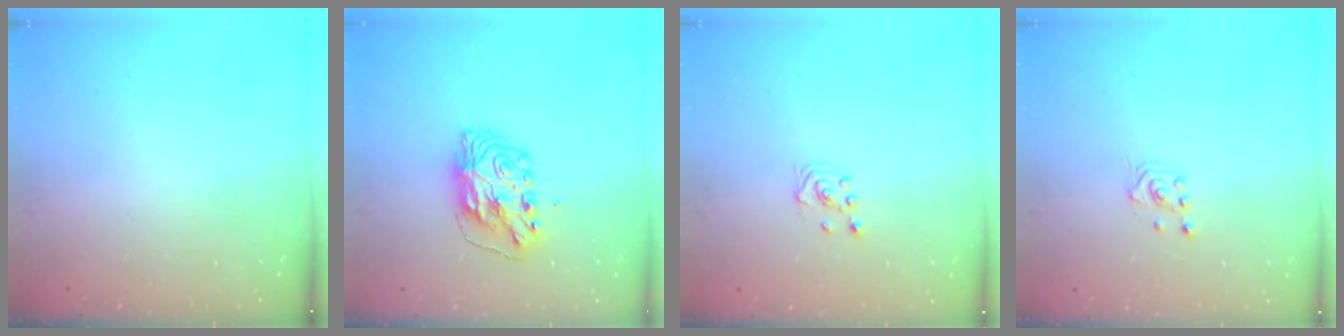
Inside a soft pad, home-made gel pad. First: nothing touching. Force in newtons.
{"total": 8.8, "press": 8.8, "slide": 0.8}
{"total": 2.3, "press": 2.2, "slide": 0.7}
{"total": 1.6, "press": 1.5, "slide": 0.2}